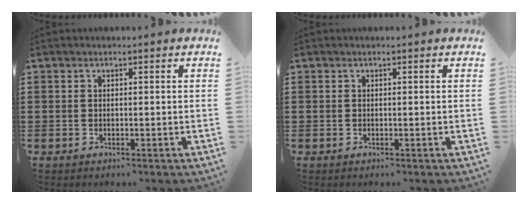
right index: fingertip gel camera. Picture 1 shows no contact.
{"total": 0.0}